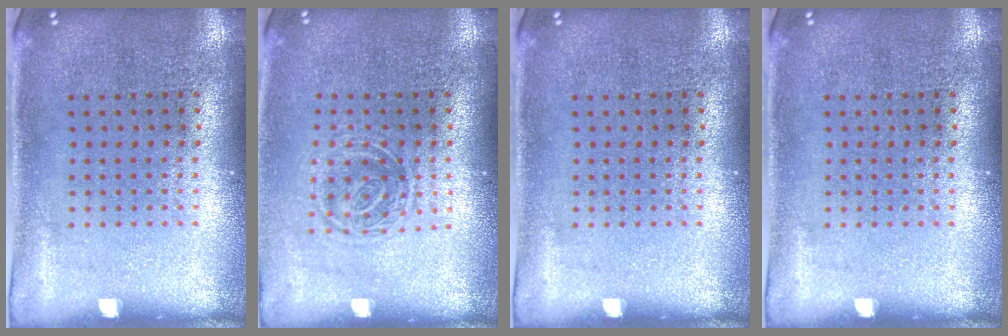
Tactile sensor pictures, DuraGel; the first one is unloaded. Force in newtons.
{"total": 1.3, "press": 1.1, "slide": 0.7}
{"total": 0.0}
{"total": 0.0}